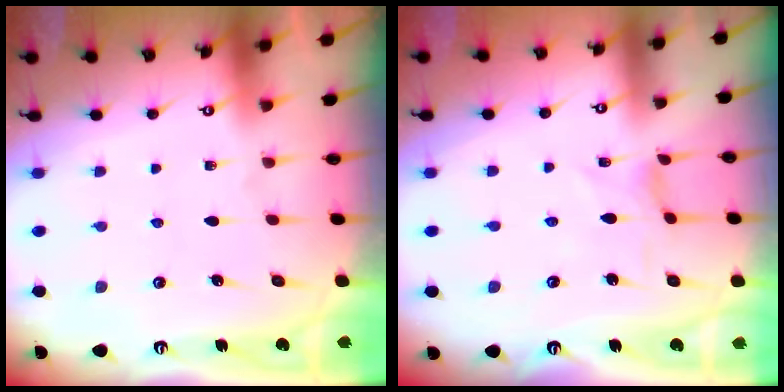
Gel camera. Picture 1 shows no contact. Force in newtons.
{"total": 1.2, "press": 1.1, "slide": 0.2}